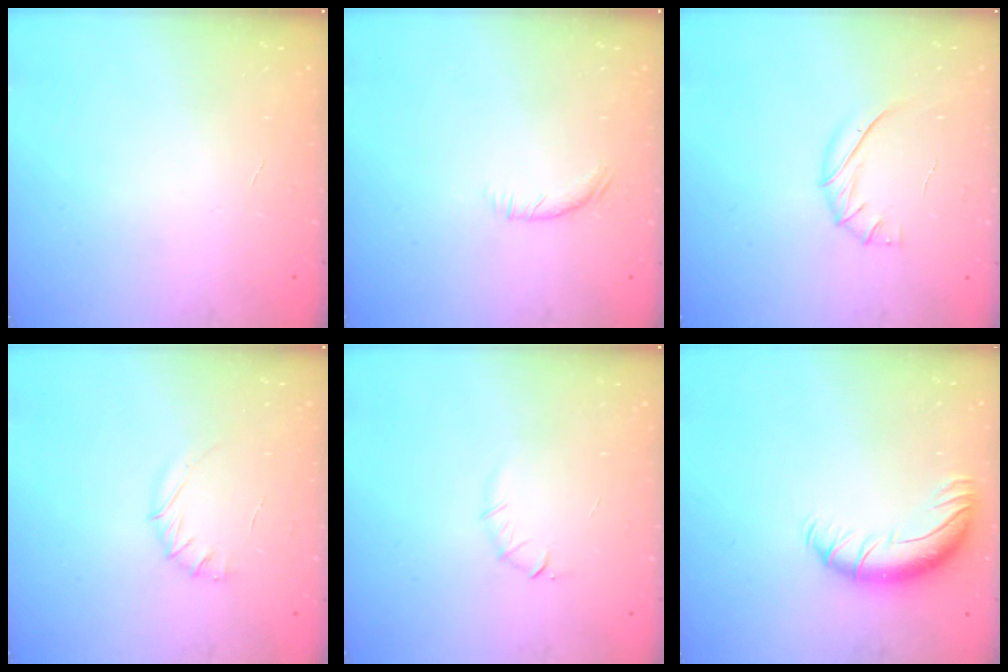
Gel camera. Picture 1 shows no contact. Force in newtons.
{"total": 8.0, "press": 7.7, "slide": 2.1}
{"total": 7.1, "press": 6.9, "slide": 1.5}
{"total": 3.9, "press": 3.8, "slide": 1.1}
{"total": 3.8, "press": 3.6, "slide": 1.1}
{"total": 10.9, "press": 10.5, "slide": 3.0}